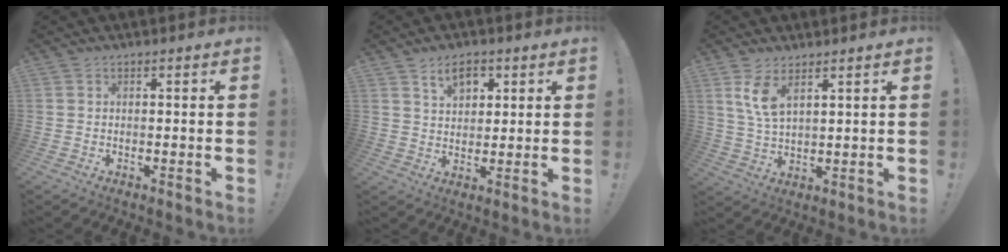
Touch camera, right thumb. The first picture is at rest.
{"total": 7.1, "force": [3.7, 4.7, 3.8], "torque": [-0.055, -0.005, 0.066]}
{"total": 6.7, "force": [4.0, 2.6, 4.7], "torque": [-0.091, -0.017, 0.074]}